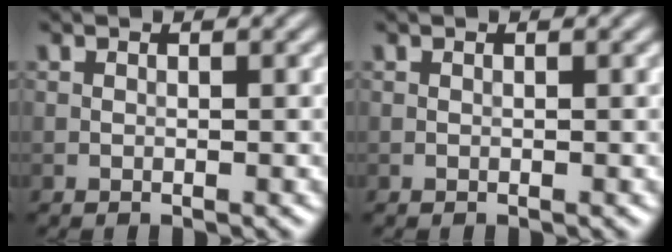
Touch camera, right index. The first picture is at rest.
{"total": 0.0}